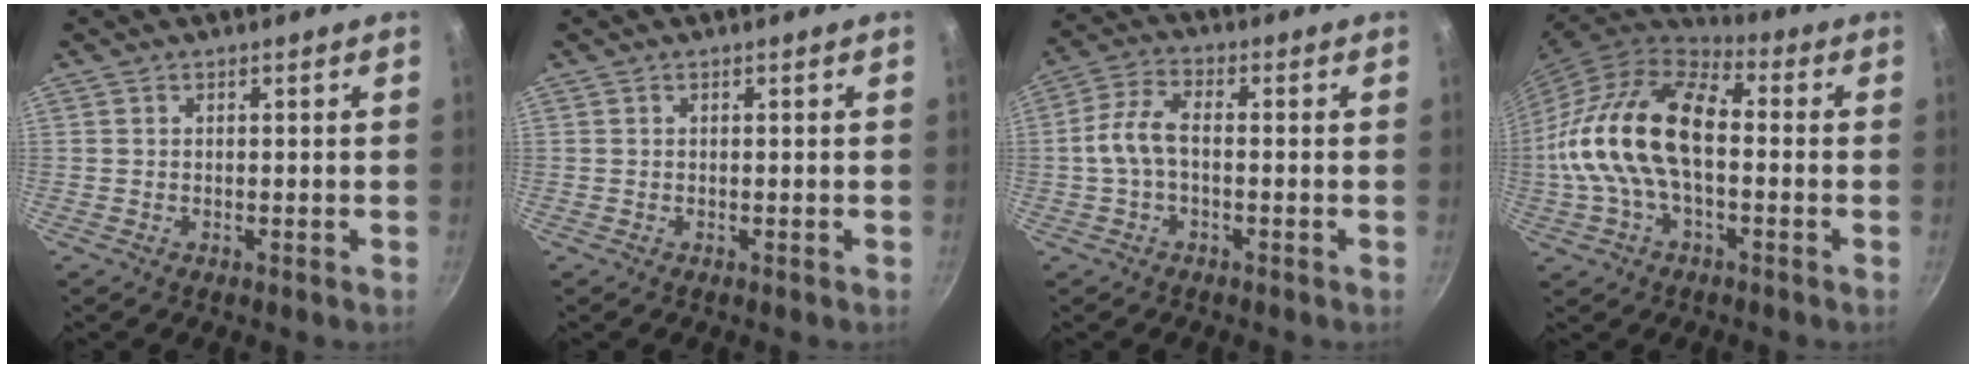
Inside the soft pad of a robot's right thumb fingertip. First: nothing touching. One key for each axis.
{"total": 0.0}
{"total": 6.6, "fx": -0.8, "fy": 3.6, "fz": 5.5, "tx": -0.115, "ty": 0.030, "tz": -0.025}
{"total": 20.6, "fx": -0.9, "fy": 11.7, "fz": 16.9, "tx": -0.315, "ty": 0.035, "tz": -0.032}